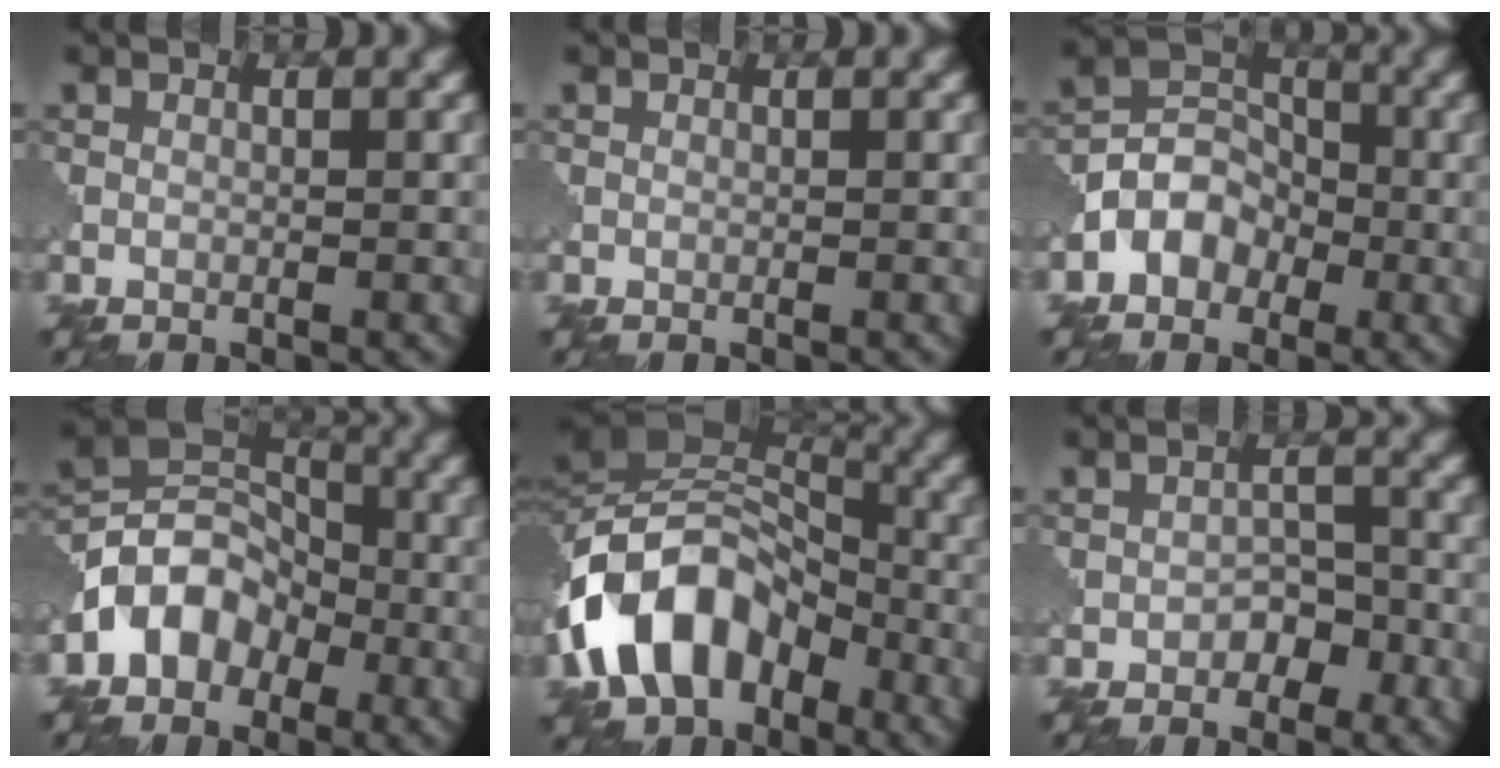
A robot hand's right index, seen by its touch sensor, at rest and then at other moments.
{"total": 0.0}
{"total": 4.4, "force": [-1.9, 3.4, 1.9], "torque": [-0.026, 0.009, -0.046]}
{"total": 5.9, "force": [-2.6, 4.4, 2.8], "torque": [-0.036, 0.011, -0.061]}
{"total": 12.3, "force": [-4.8, 8.2, 7.8], "torque": [-0.147, 0.014, -0.103]}
{"total": 2.3, "force": [-1.2, 1.6, 1.2], "torque": [-0.013, 0.006, -0.019]}